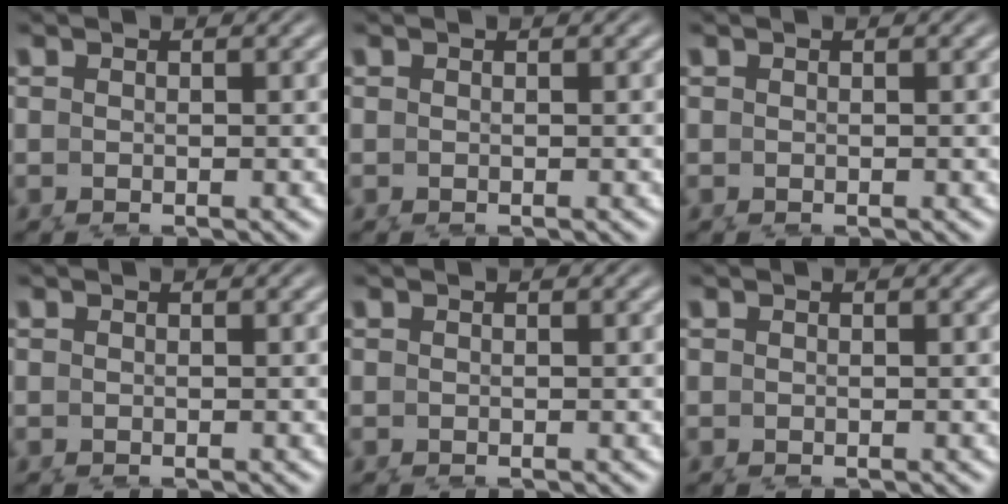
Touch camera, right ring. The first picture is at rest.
{"total": 0.0}
{"total": 0.0}
{"total": 0.0}
{"total": 0.0}
{"total": 0.0}